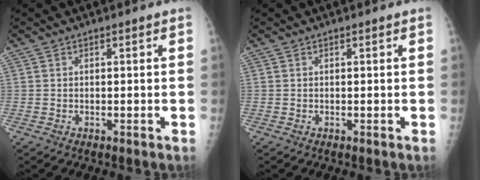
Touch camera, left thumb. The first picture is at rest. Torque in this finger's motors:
{"motor_torque": [0.15, -0.06, -0.02, -0.10, 0.01]}